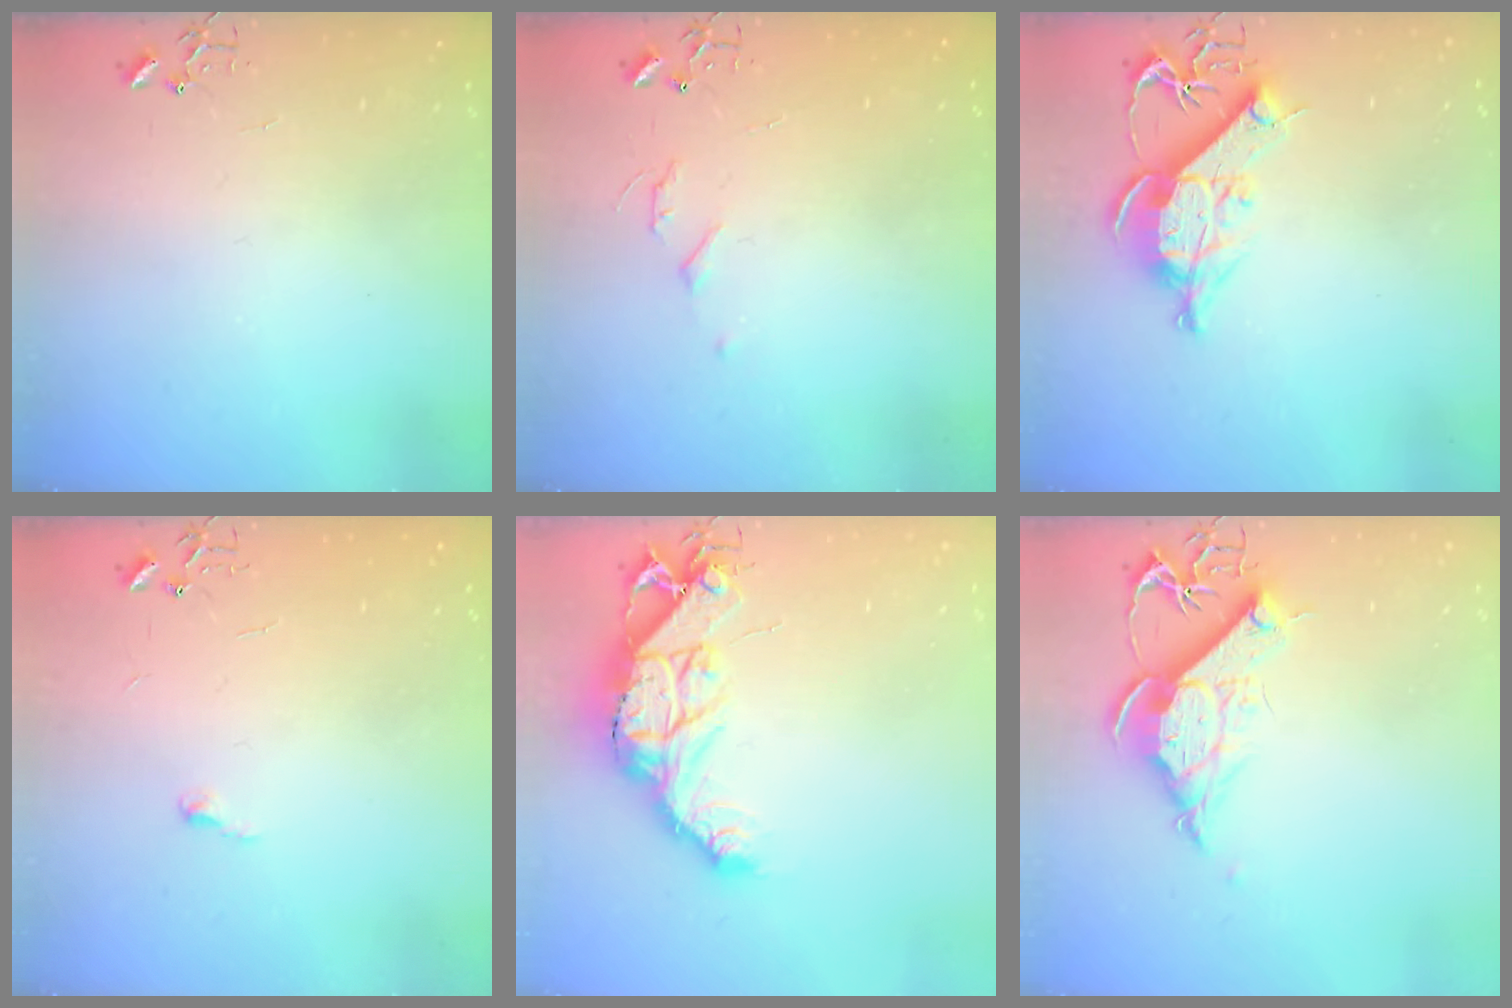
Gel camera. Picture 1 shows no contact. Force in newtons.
{"total": 5.0, "press": 5.0, "slide": 0.7}
{"total": 11.0, "press": 11.0, "slide": 1.3}
{"total": 3.4, "press": 3.4, "slide": 0.5}
{"total": 16.7, "press": 16.6, "slide": 1.4}
{"total": 12.5, "press": 12.4, "slide": 1.5}